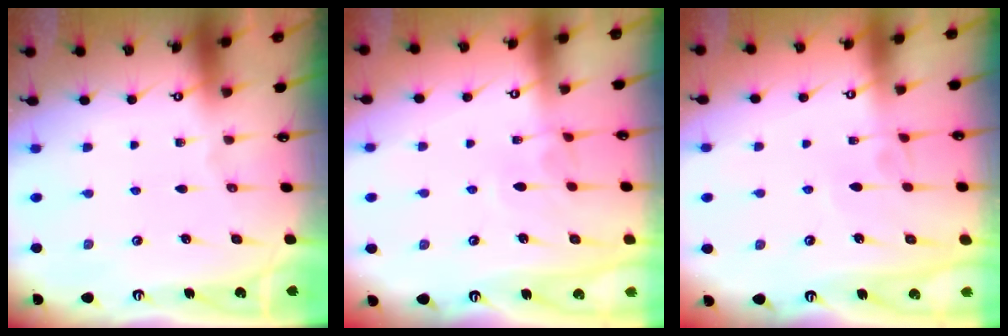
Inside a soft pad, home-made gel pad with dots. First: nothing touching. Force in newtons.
{"total": 2.8, "press": 2.8, "slide": 0.3}
{"total": 2.7, "press": 2.7, "slide": 0.4}